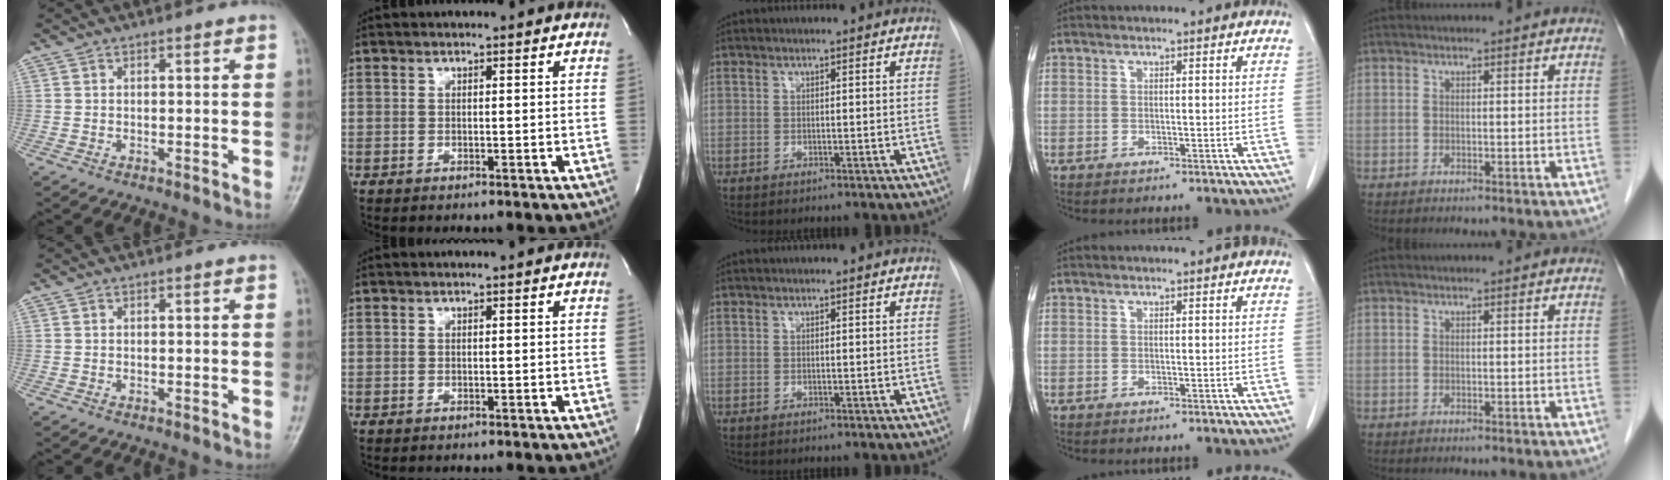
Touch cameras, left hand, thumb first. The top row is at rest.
{}